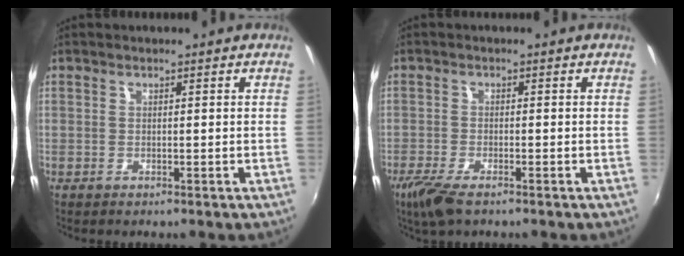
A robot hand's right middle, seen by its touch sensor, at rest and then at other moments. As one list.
[{"total": 5.8, "force": [-4.1, 1.7, 3.8], "torque": [-0.098, -0.023, -0.079]}]